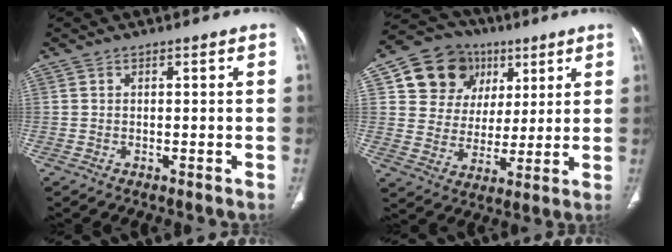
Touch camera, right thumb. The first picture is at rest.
{"total": 15.3, "force": [6.4, 13.0, 5.1], "torque": [-0.048, 0.003, 0.114]}